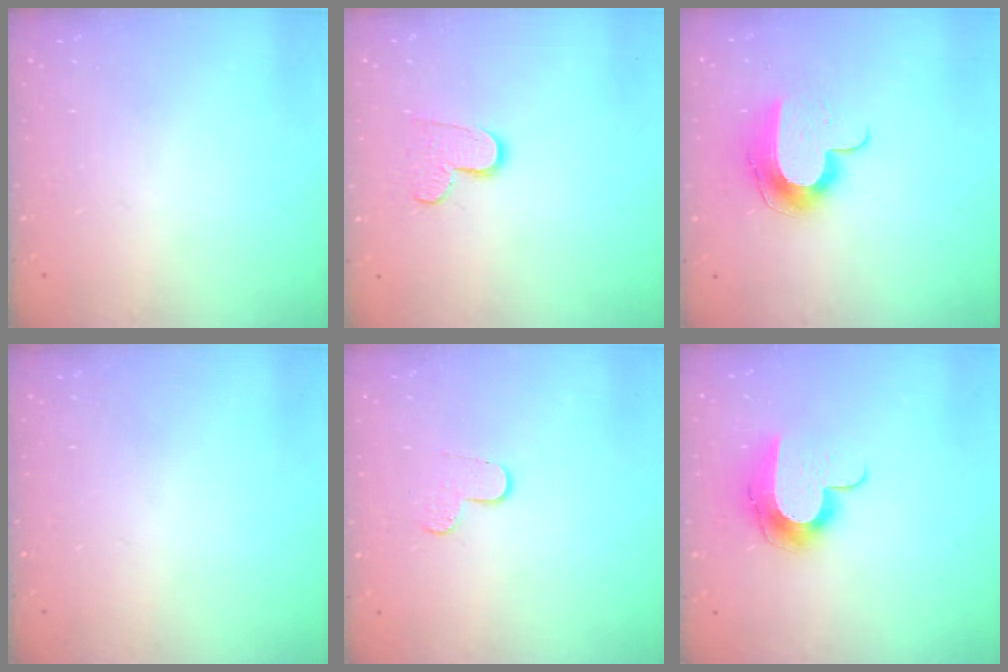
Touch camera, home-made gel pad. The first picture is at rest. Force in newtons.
{"total": 8.4, "press": 8.3, "slide": 0.2}
{"total": 11.5, "press": 11.4, "slide": 0.9}
{"total": 0.0}
{"total": 6.2, "press": 6.2, "slide": 0.6}
{"total": 10.2, "press": 10.2, "slide": 0.5}